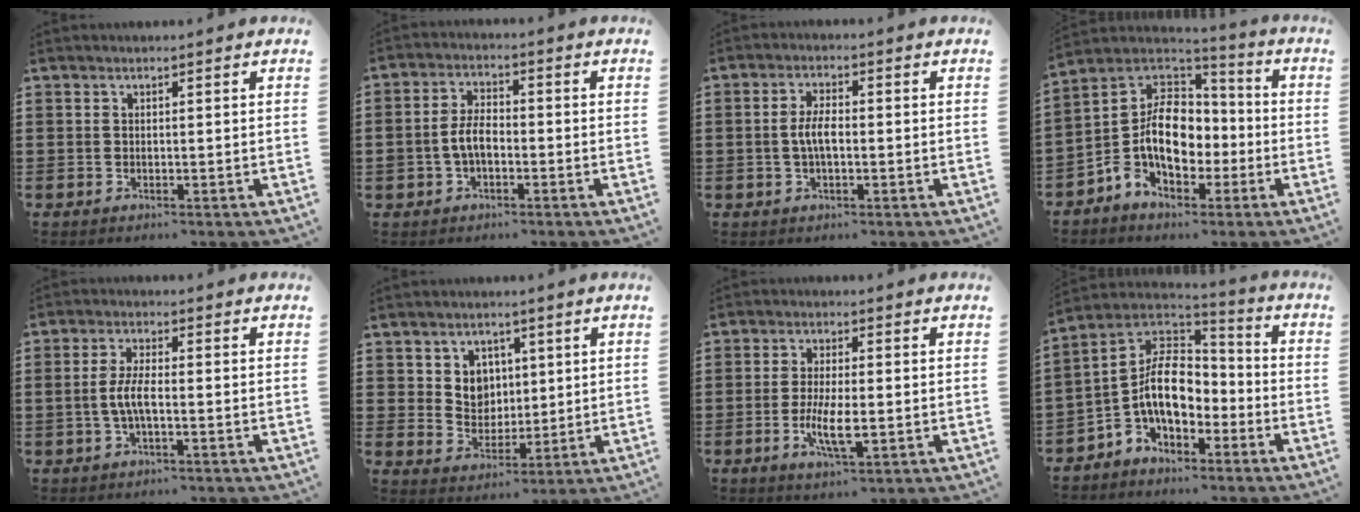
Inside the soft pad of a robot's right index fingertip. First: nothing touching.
{"total": 4.6, "force": [-1.2, 2.8, 3.5], "torque": [-0.080, 0.004, -0.026]}
{"total": 4.0, "force": [-0.5, 1.6, 3.6], "torque": [-0.081, -0.002, -0.014]}
{"total": 11.2, "force": [-2.5, 7.7, 7.7], "torque": [-0.173, -0.001, -0.052]}
{"total": 4.2, "force": [-0.8, 1.3, 3.9], "torque": [-0.093, -0.002, -0.023]}
{"total": 4.9, "force": [1.9, 4.4, 1.1], "torque": [-0.037, 0.006, 0.032]}
{"total": 6.4, "force": [-1.4, 1.8, 6.0], "torque": [-0.121, -0.007, -0.028]}
{"total": 10.2, "force": [-2.3, 6.2, 7.8], "torque": [-0.187, -0.004, -0.053]}